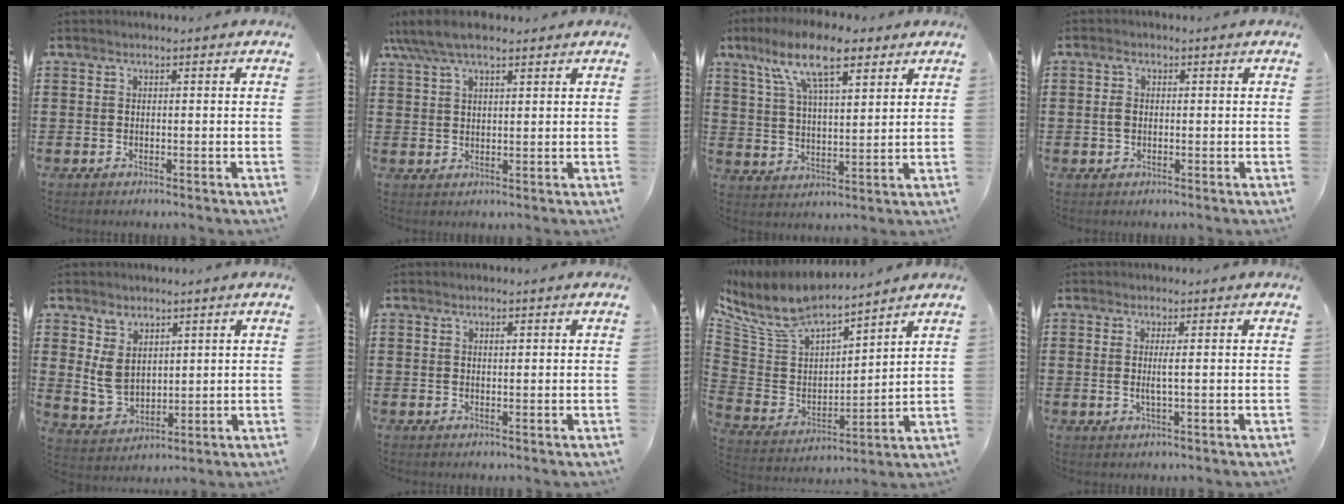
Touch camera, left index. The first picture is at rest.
{"total": 5.8, "force": [4.3, 1.9, 3.4], "torque": [-0.077, -0.001, 0.079]}
{"total": 11.6, "force": [7.5, 3.7, 8.0], "torque": [-0.163, -0.006, 0.134]}
{"total": 2.2, "force": [0.2, 1.5, 1.7], "torque": [-0.036, 0.007, 0.003]}
{"total": 5.6, "force": [2.4, 4.3, 2.7], "torque": [-0.066, 0.011, 0.049]}
{"total": 0.6, "force": [0.3, 0.3, 0.5], "torque": [-0.011, 0.000, 0.006]}
{"total": 9.9, "force": [8.6, 3.0, 4.0], "torque": [-0.120, -0.057, 0.151]}
{"total": 2.0, "force": [0.2, -0.2, 1.9], "torque": [-0.038, -0.005, 0.003]}